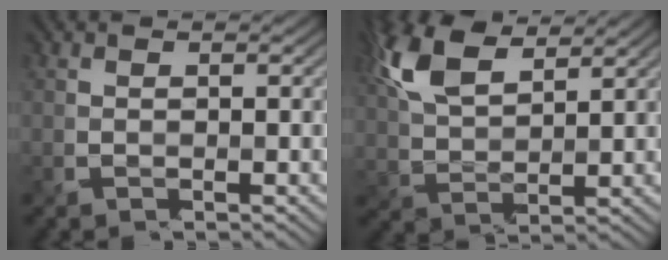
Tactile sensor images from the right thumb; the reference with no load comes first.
{"total": 9.1, "force": [5.4, 3.3, 6.5], "torque": [-0.184, 0.016, 0.125]}